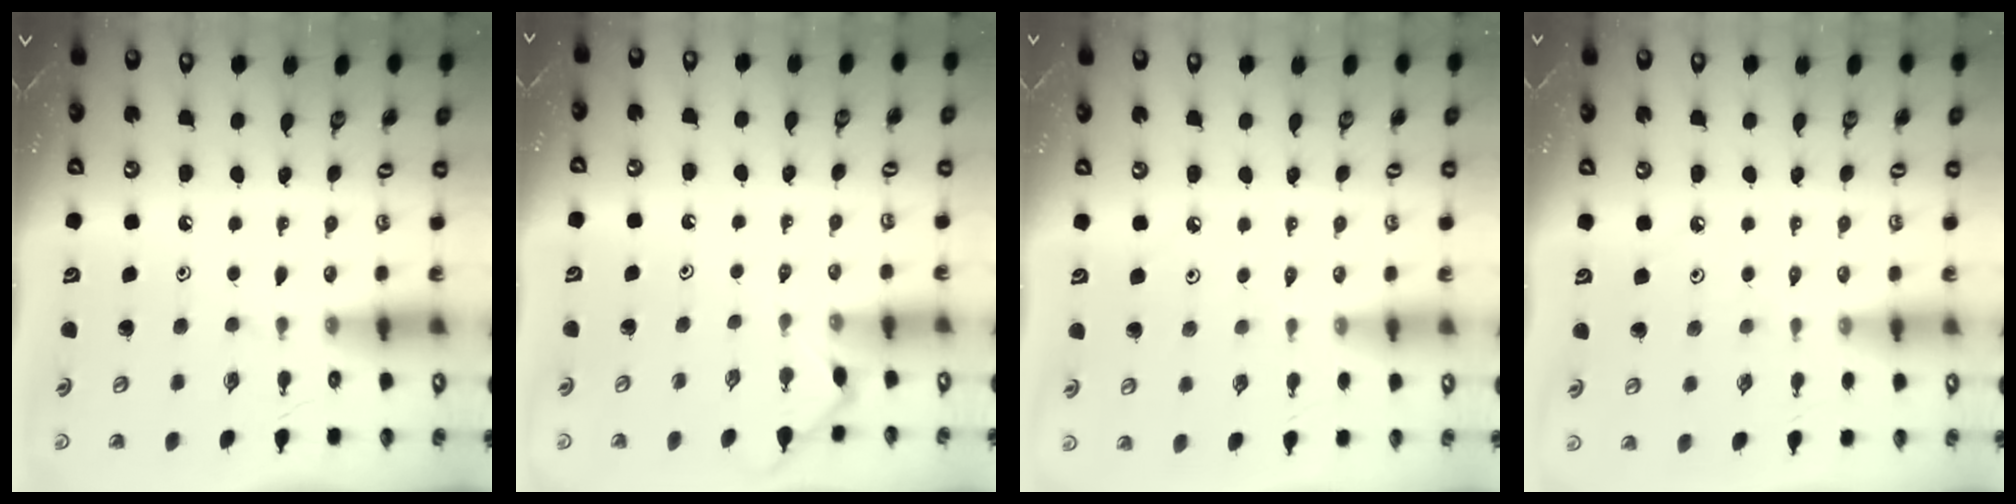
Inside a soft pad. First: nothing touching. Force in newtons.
{"total": 2.6, "press": 2.6, "slide": 0.5}
{"total": 1.7, "press": 1.6, "slide": 0.3}
{"total": 2.2, "press": 2.2, "slide": 0.4}